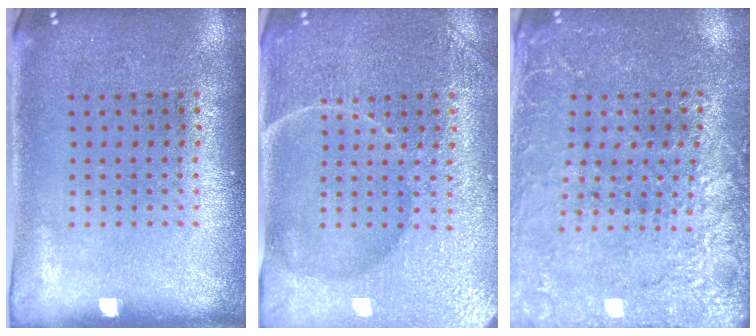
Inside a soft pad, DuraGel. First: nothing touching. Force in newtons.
{"total": 4.6, "press": 4.4, "slide": 1.1}
{"total": 2.7, "press": 2.7, "slide": 0.3}